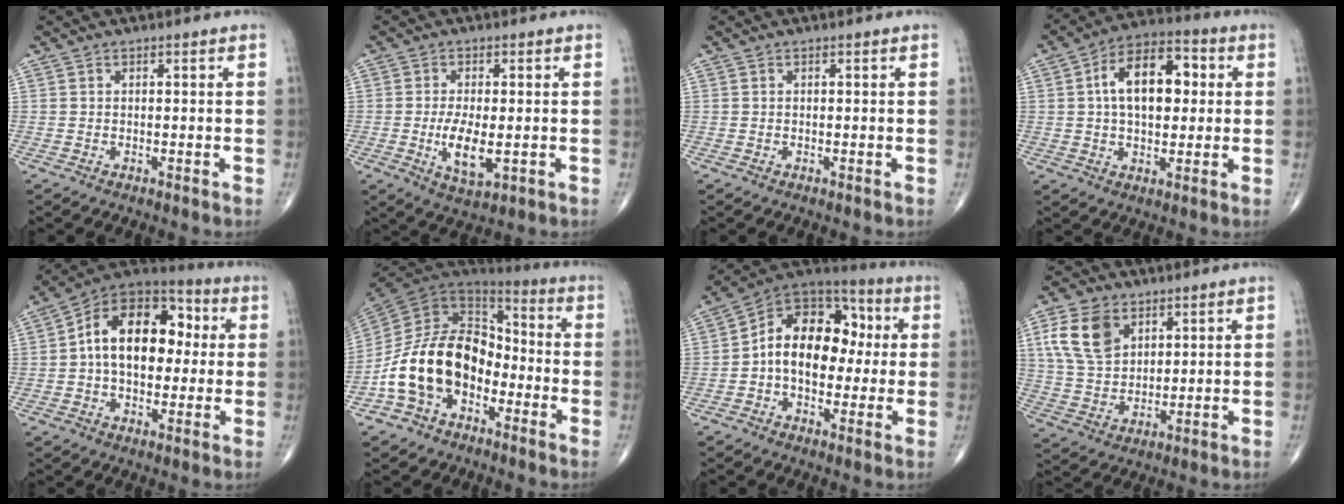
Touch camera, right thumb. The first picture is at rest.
{"total": 6.9, "force": [-1.1, 2.9, 6.2], "torque": [-0.116, -0.015, -0.014]}
{"total": 0.0}
{"total": 14.1, "force": [2.2, 8.2, 11.2], "torque": [-0.161, 0.020, 0.028]}
{"total": 18.0, "force": [1.8, 11.5, 13.7], "torque": [-0.185, 0.037, 0.020]}
{"total": 18.1, "force": [-5.8, 12.6, 11.7], "torque": [-0.195, 0.068, -0.114]}
{"total": 16.2, "force": [0.5, 11.0, 11.8], "torque": [-0.150, 0.043, -0.005]}
{"total": 11.3, "force": [4.9, 7.5, 6.8], "torque": [-0.117, -0.014, 0.099]}